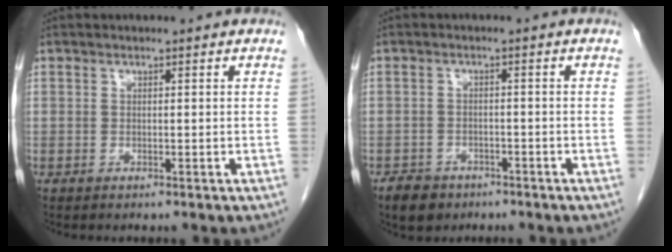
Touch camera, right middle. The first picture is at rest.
{"total": 4.0, "force": [-2.8, 2.6, 1.0], "torque": [-0.023, 0.004, -0.042]}